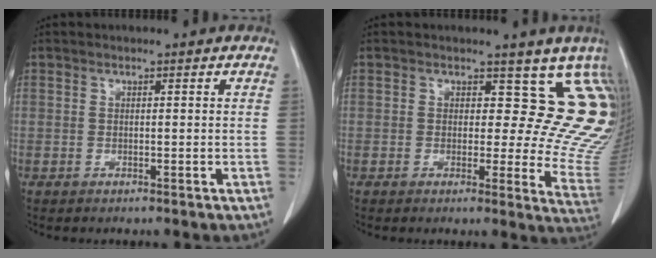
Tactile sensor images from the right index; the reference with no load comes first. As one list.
[{"total": 10.6, "force": [7.7, 5.1, 5.2], "torque": [-0.033, -0.026, 0.051]}]